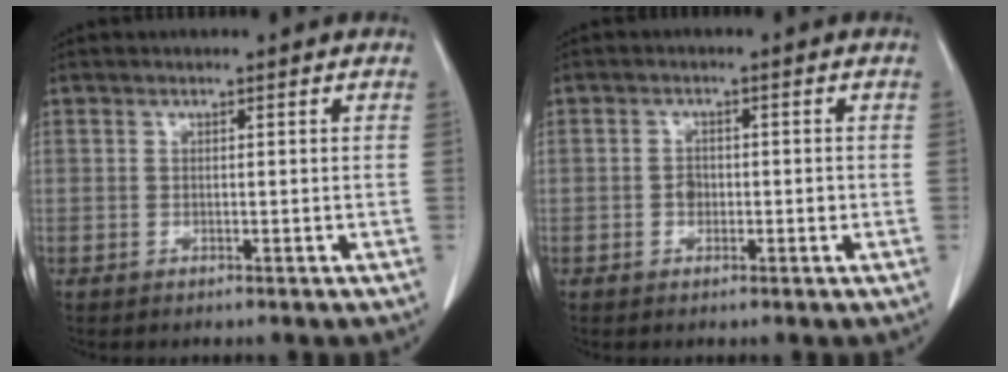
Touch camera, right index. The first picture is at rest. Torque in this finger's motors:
{"motor_torque": [0.23, -0.17, 0.09, 0.03]}